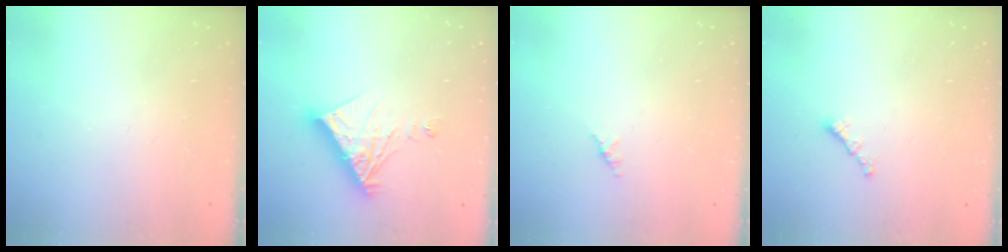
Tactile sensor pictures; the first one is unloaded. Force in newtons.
{"total": 11.1, "press": 11.0, "slide": 1.3}
{"total": 1.4, "press": 1.3, "slide": 0.4}
{"total": 0.7, "press": 0.6, "slide": 0.4}